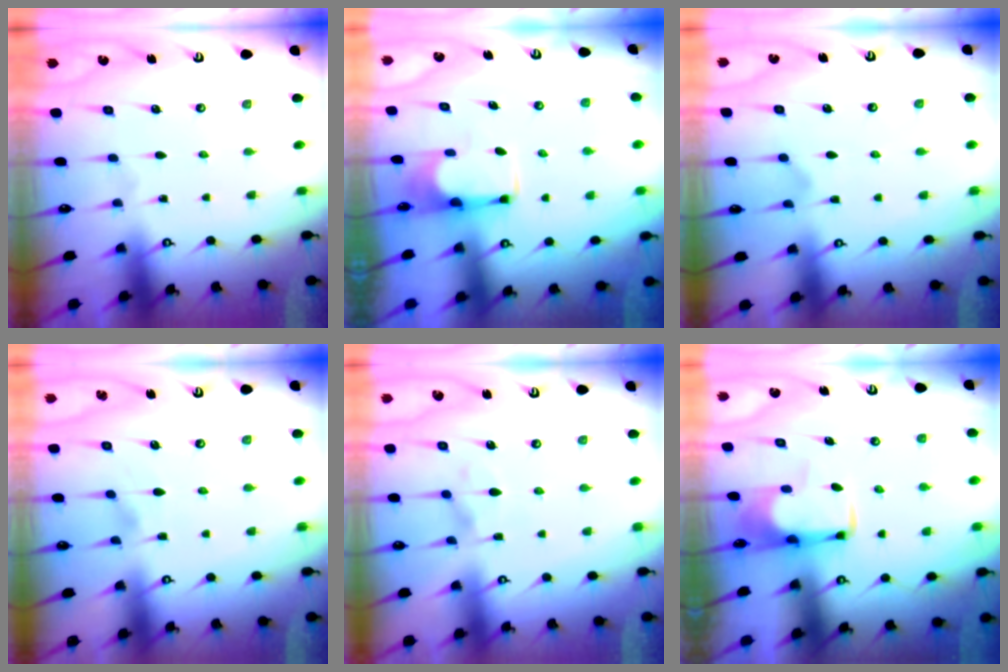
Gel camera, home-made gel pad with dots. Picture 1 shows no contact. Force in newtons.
{"total": 1.8, "press": 1.5, "slide": 0.9}
{"total": 0.7, "press": 0.4, "slide": 0.6}
{"total": 1.4, "press": 0.9, "slide": 1.0}
{"total": 4.4, "press": 4.3, "slide": 1.0}
{"total": 1.7, "press": 1.7, "slide": 0.4}